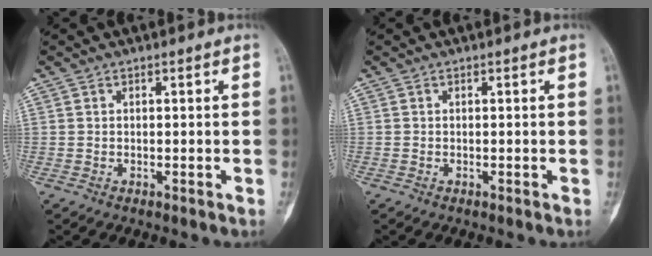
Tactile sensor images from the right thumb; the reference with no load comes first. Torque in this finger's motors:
{"motor_torque": [0.08, 0.03, -0.09, 0.09, 0.05]}